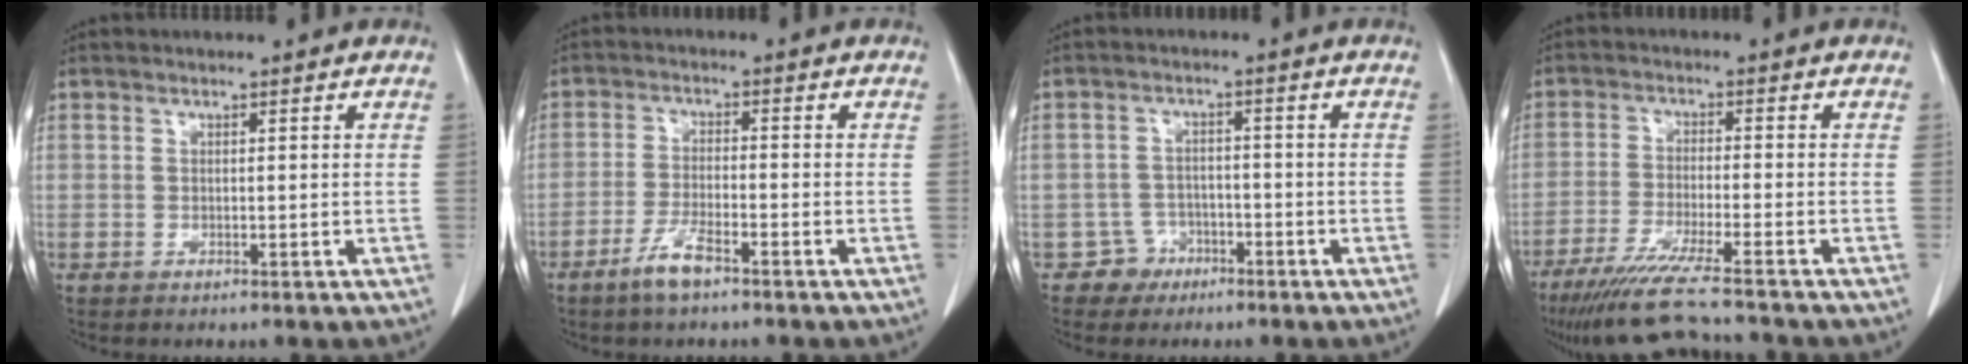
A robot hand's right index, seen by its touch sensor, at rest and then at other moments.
{"total": 4.7, "force": [-3.3, 0.6, 3.3], "torque": [-0.069, -0.005, -0.063]}
{"total": 3.8, "force": [-2.2, 3.1, -0.6], "torque": [0.017, 0.015, -0.035]}
{"total": 12.9, "force": [-11.2, -0.4, 6.5], "torque": [-0.096, -0.039, -0.179]}